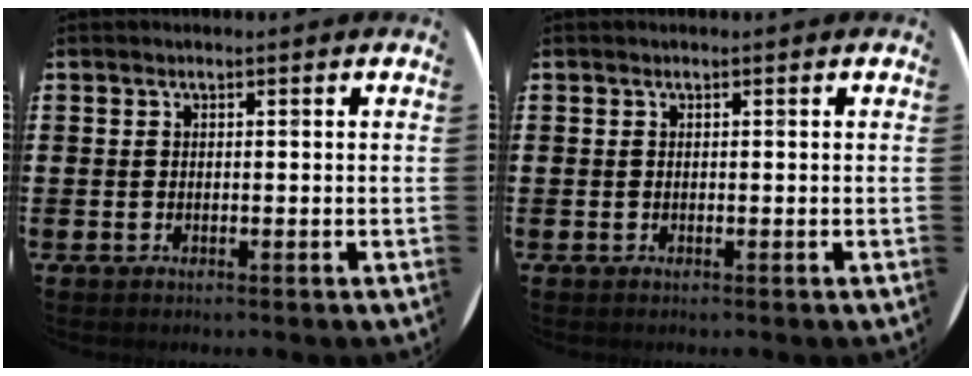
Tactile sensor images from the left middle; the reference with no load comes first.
{"total": 0.0}